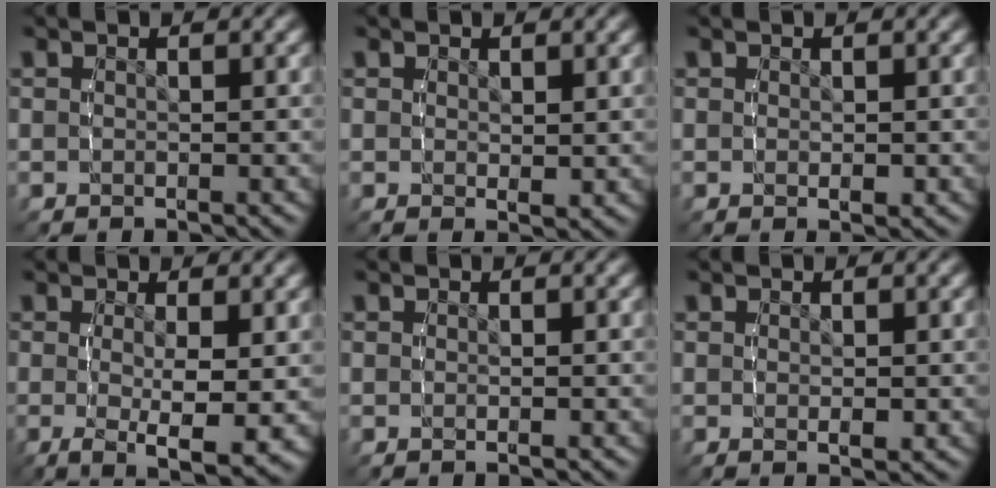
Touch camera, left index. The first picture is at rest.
{"total": 1.0, "force": [0.8, 0.0, 0.6], "torque": [-0.002, -0.006, 0.016]}
{"total": 0.6, "force": [0.3, 0.1, 0.5], "torque": [-0.006, 0.004, 0.003]}
{"total": 6.1, "force": [-1.9, 1.5, 5.6], "torque": [-0.084, -0.027, -0.015]}
{"total": 0.6, "force": [0.0, 0.5, 0.3], "torque": [-0.003, 0.007, -0.003]}
{"total": 0.8, "force": [0.3, 0.1, 0.7], "torque": [-0.007, 0.003, 0.003]}